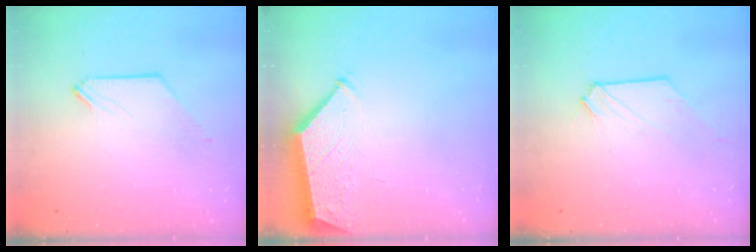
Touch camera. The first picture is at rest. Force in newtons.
{"total": 3.3, "press": 3.2, "slide": 0.4}
{"total": 0.0}